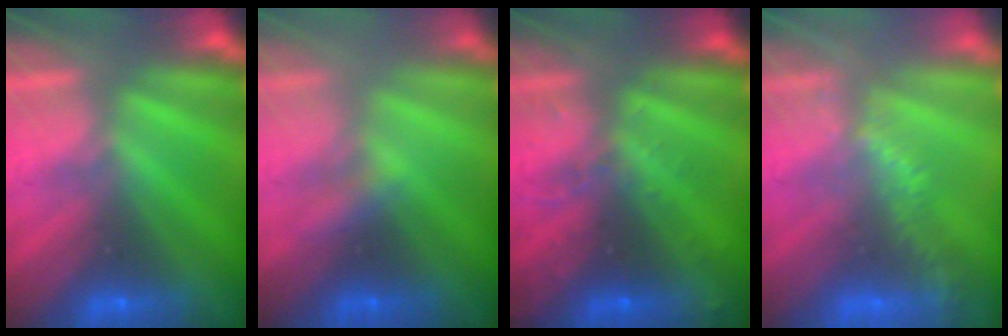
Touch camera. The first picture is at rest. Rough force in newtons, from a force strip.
{"total": 2.1}
{"total": 2.9}
{"total": 2.9}